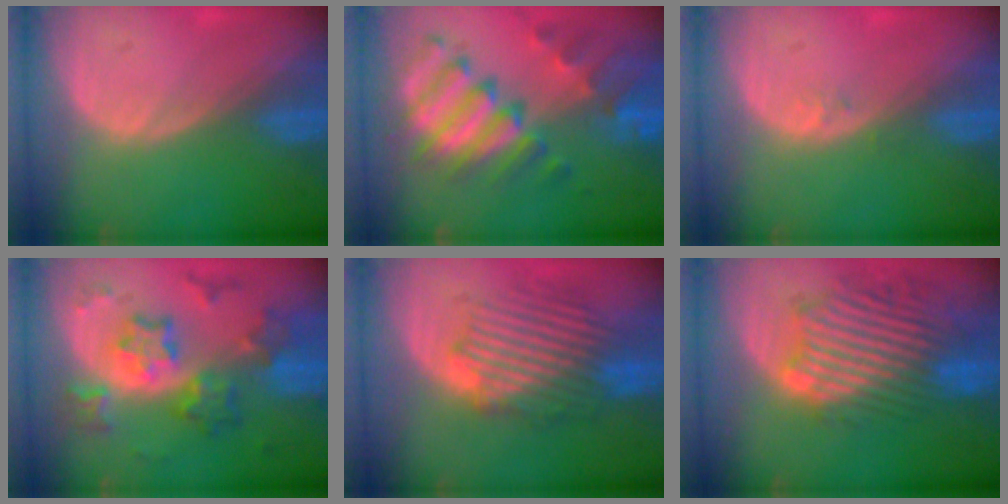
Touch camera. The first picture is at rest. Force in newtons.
{"total": 11.6, "press": 10.0, "slide": 6.0}
{"total": 0.8, "press": 0.6, "slide": 0.5}
{"total": 9.2, "press": 9.1, "slide": 0.8}
{"total": 8.7, "press": 8.6, "slide": 1.6}
{"total": 11.7, "press": 10.7, "slide": 5.0}